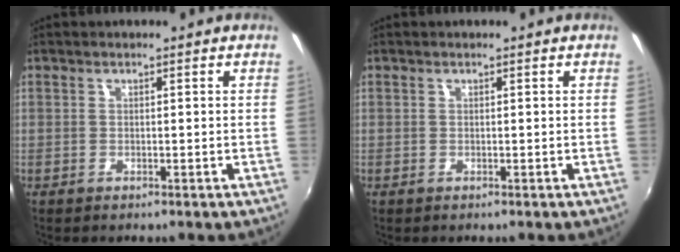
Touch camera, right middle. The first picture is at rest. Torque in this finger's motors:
{"motor_torque": [0.00, 0.00, 0.00, 0.00]}